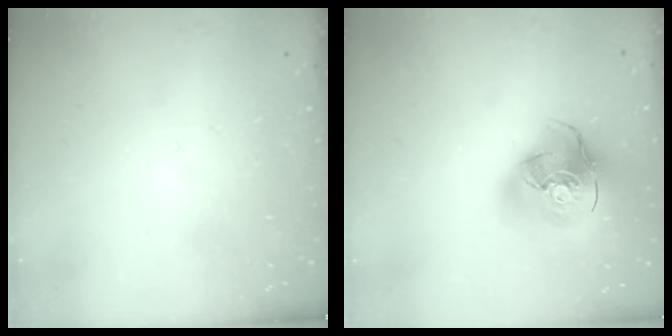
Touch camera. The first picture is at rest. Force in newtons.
{"total": 19.7, "press": 19.5, "slide": 2.7}